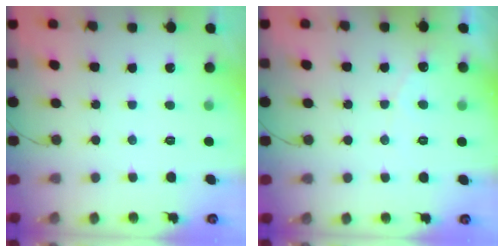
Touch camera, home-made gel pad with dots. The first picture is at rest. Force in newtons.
{"total": 3.0, "press": 3.0, "slide": 0.1}